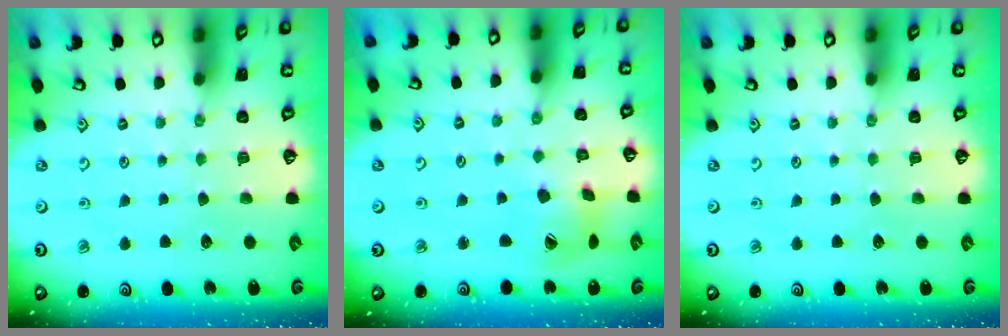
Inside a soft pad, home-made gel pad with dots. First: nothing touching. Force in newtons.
{"total": 10.1, "press": 10.0, "slide": 1.2}
{"total": 0.0}